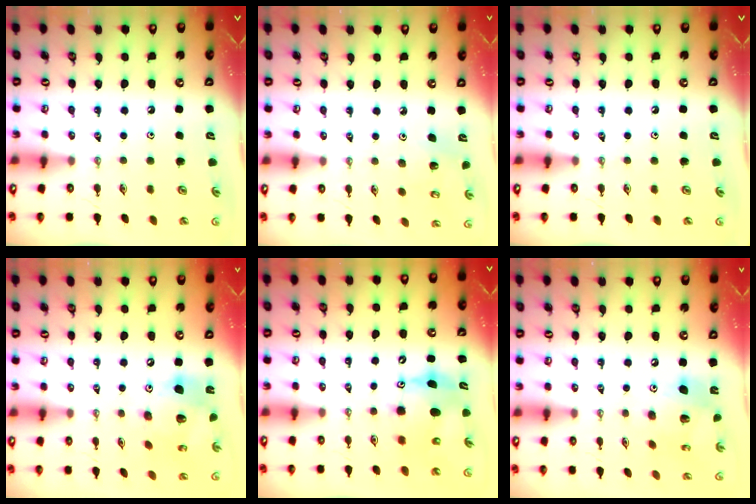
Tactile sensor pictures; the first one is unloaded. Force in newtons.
{"total": 2.0, "press": 2.0, "slide": 0.1}
{"total": 0.0}
{"total": 16.1, "press": 16.0, "slide": 2.1}
{"total": 9.1, "press": 9.1, "slide": 0.8}
{"total": 13.0, "press": 13.0, "slide": 1.2}